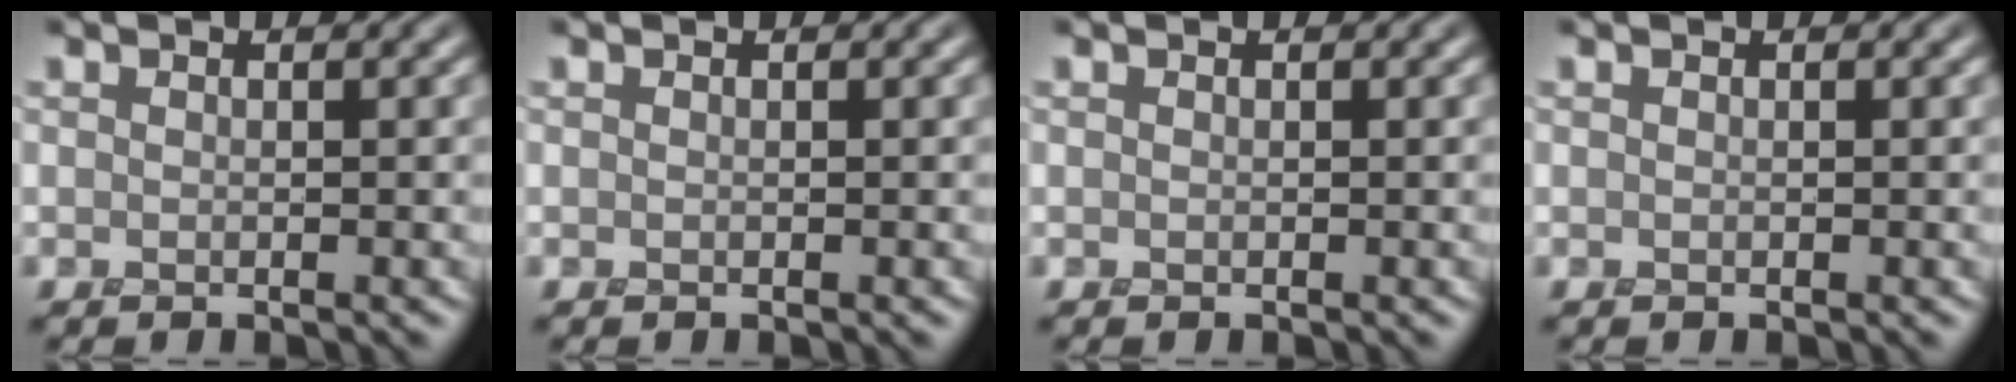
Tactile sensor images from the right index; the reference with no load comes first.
{"total": 0.0}
{"total": 0.0}
{"total": 0.0}